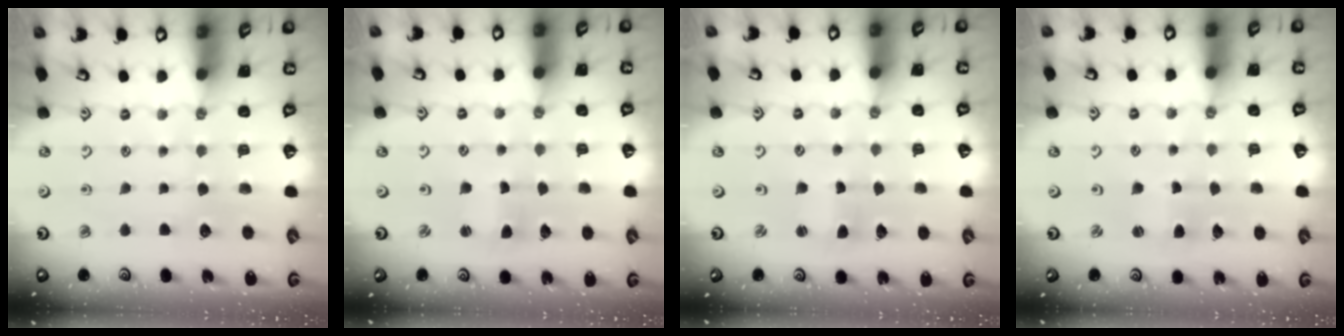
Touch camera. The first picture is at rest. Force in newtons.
{"total": 1.2, "press": 1.1, "slide": 0.2}
{"total": 1.2, "press": 1.1, "slide": 0.2}
{"total": 1.8, "press": 1.8, "slide": 0.3}